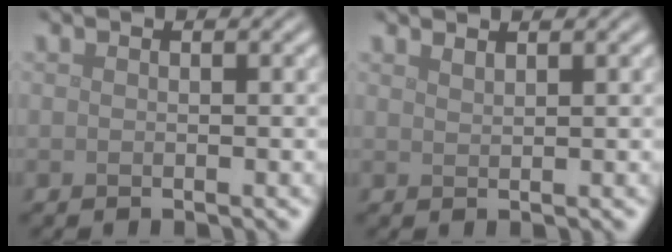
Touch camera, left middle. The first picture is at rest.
{"total": 0.9, "force": [0.8, 0.2, 0.3], "torque": [0.001, -0.001, 0.013]}